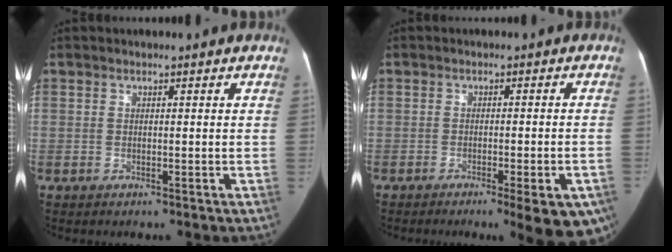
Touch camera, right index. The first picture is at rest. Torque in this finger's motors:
{"motor_torque": [1.43, -0.71, 0.21, 0.07]}